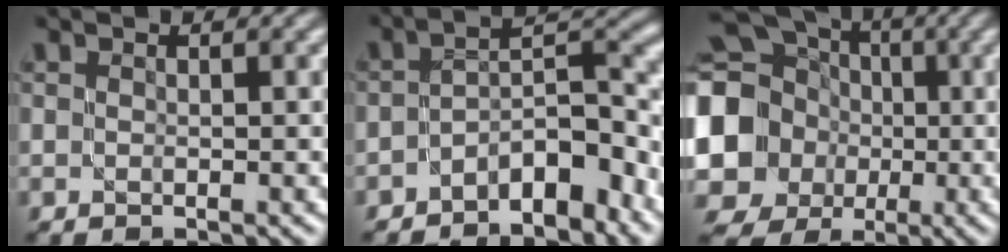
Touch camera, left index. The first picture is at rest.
{"total": 6.3, "force": [-3.5, 2.6, 4.4], "torque": [-0.053, 0.009, -0.067]}
{"total": 18.1, "force": [-0.3, 16.8, 6.5], "torque": [-0.185, 0.009, -0.052]}